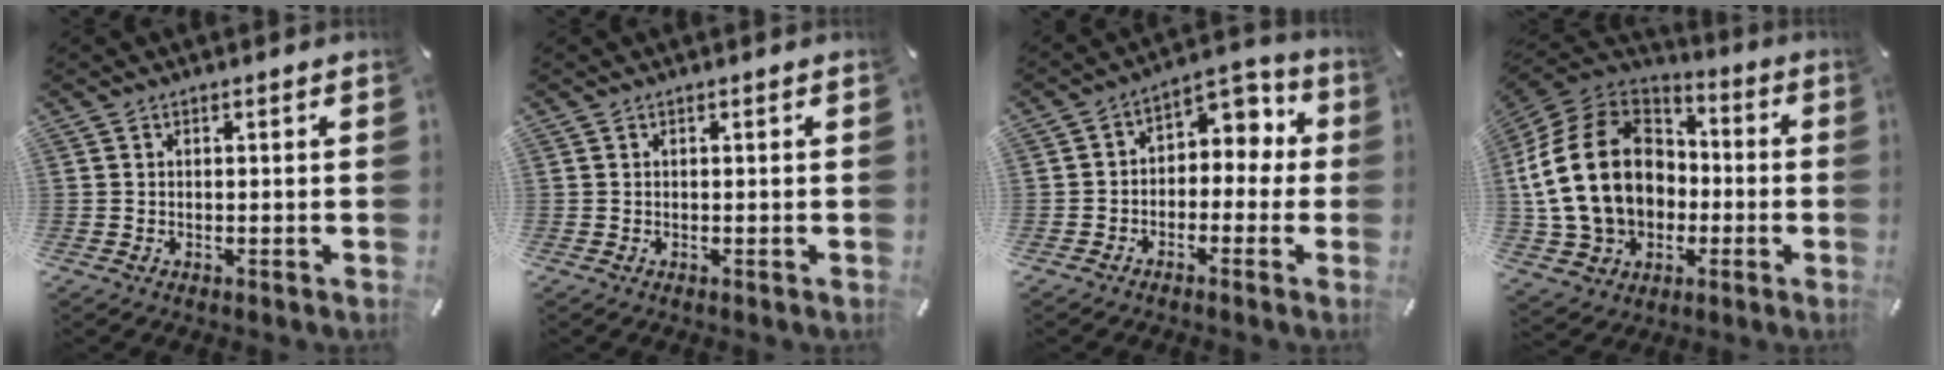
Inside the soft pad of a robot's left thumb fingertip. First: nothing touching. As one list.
[{"total": 0.0}, {"total": 5.5, "force": [0.4, 5.0, 2.4], "torque": [-0.030, -0.005, -0.001]}, {"total": 23.5, "force": [-0.9, 18.3, 14.8], "torque": [-0.315, 0.020, -0.012]}]